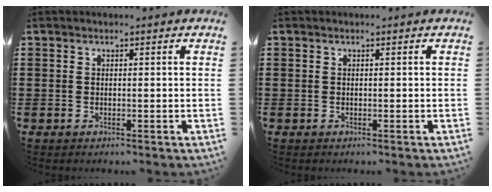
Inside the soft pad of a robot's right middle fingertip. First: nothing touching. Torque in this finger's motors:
{"motor_torque": [0.00, 0.00, 0.00, 0.00]}